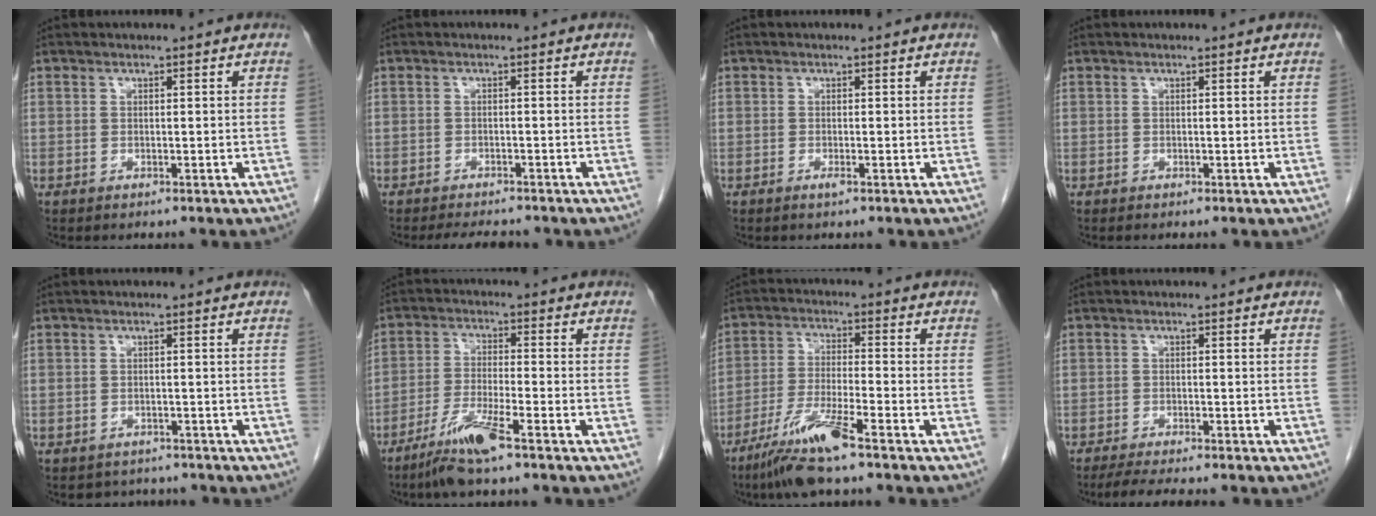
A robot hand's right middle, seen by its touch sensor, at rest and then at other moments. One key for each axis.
{"total": 5.2, "fx": -4.7, "fy": 1.2, "fz": 1.9, "tx": -0.028, "ty": -0.009, "tz": -0.066}
{"total": 0.8, "fx": -0.5, "fy": 0.0, "fz": 0.7, "tx": -0.014, "ty": -0.001, "tz": -0.010}
{"total": 0.0}
{"total": 3.9, "fx": -3.5, "fy": 1.7, "fz": 0.1, "tx": -0.006, "ty": 0.005, "tz": -0.044}
{"total": 7.2, "fx": -5.0, "fy": -0.1, "fz": 5.2, "tx": -0.109, "ty": -0.018, "tz": -0.100}
{"total": 9.5, "fx": -6.6, "fy": -0.1, "fz": 6.9, "tx": -0.140, "ty": -0.029, "tz": -0.127}
{"total": 6.2, "fx": -5.3, "fy": 0.2, "fz": 3.2, "tx": -0.050, "ty": -0.018, "tz": -0.083}